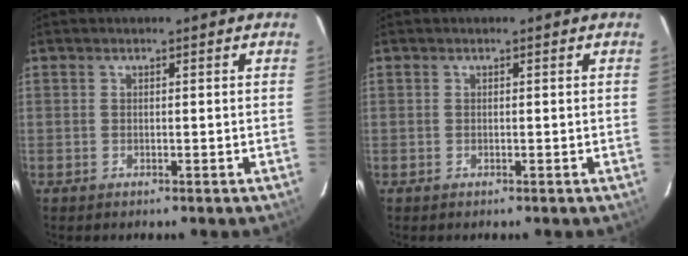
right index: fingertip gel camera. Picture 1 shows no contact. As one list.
[{"total": 0.0}]